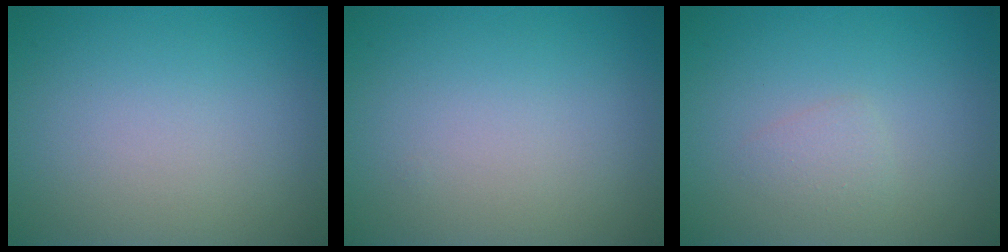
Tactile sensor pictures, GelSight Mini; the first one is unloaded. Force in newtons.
{"total": 0.0}
{"total": 1.1, "press": 1.1, "slide": 0.1}